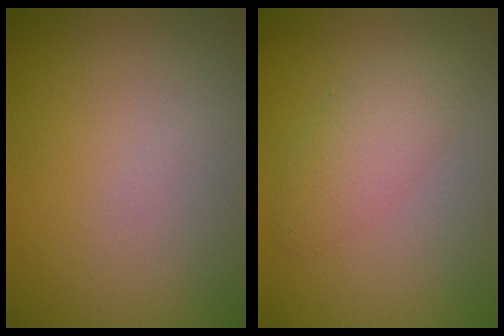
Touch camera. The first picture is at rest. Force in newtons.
{"total": 2.9, "press": 2.9, "slide": 0.1}